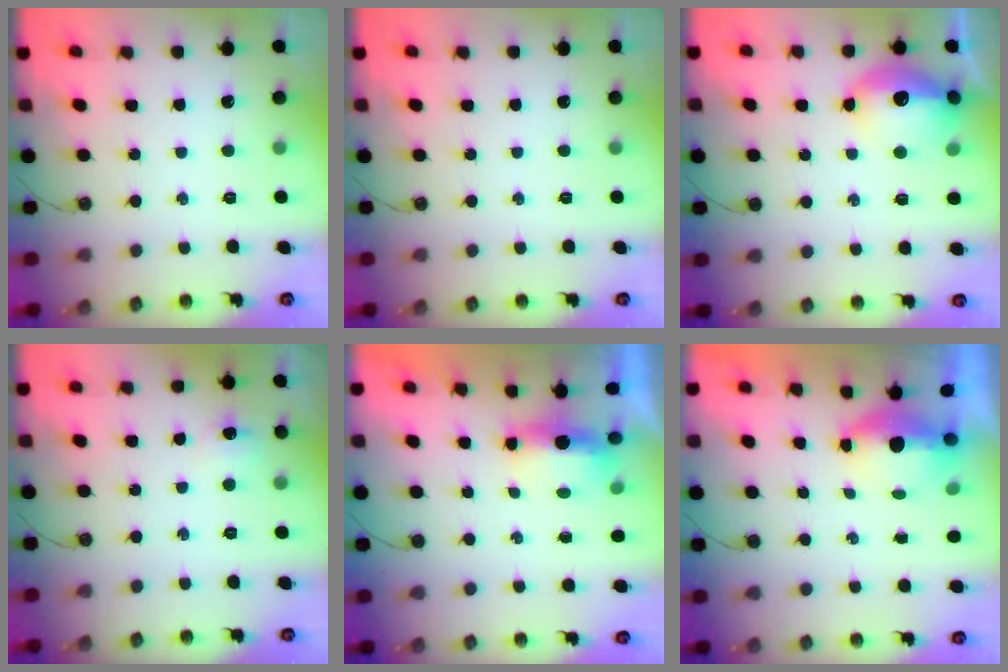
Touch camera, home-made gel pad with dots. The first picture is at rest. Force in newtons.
{"total": 0.0}
{"total": 14.8, "press": 14.7, "slide": 1.3}
{"total": 5.9, "press": 5.8, "slide": 0.6}
{"total": 5.9, "press": 5.4, "slide": 2.4}
{"total": 12.6, "press": 6.4, "slide": 10.8}